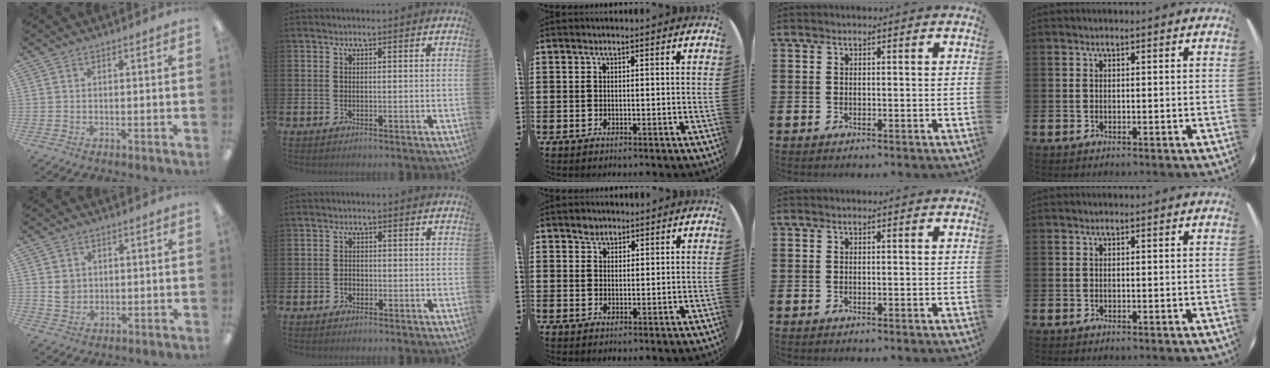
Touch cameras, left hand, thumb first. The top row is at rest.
{"thumb": {"total": 3.3, "force": [0.7, 3.0, 1.2], "torque": [-0.011, -0.002, 0.010]}, "index": {"total": 1.0, "force": [-0.4, 0.9, 0.3], "torque": [-0.005, 0.004, -0.010]}, "middle": {"total": 1.7, "force": [1.5, 0.9, 0.1], "torque": [0.004, -0.002, 0.028]}}